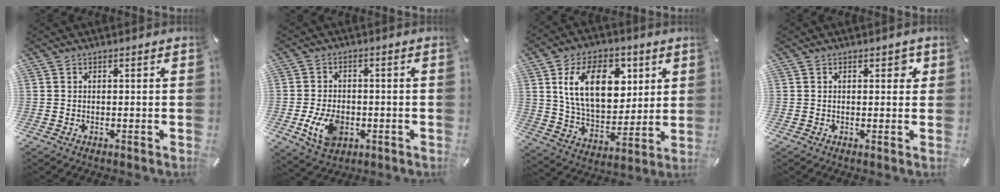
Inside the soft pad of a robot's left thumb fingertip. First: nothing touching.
{"total": 8.6, "force": [-2.3, 6.1, 5.6], "torque": [-0.112, 0.000, -0.043]}
{"total": 18.0, "force": [6.1, 11.9, 12.1], "torque": [-0.208, -0.001, 0.108]}
{"total": 2.1, "force": [0.8, 1.2, 1.5], "torque": [-0.008, -0.002, 0.006]}